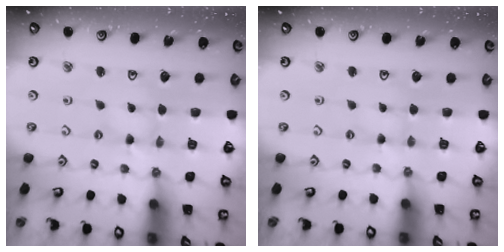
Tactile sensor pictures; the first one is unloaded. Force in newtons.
{"total": 1.0, "press": 0.9, "slide": 0.2}